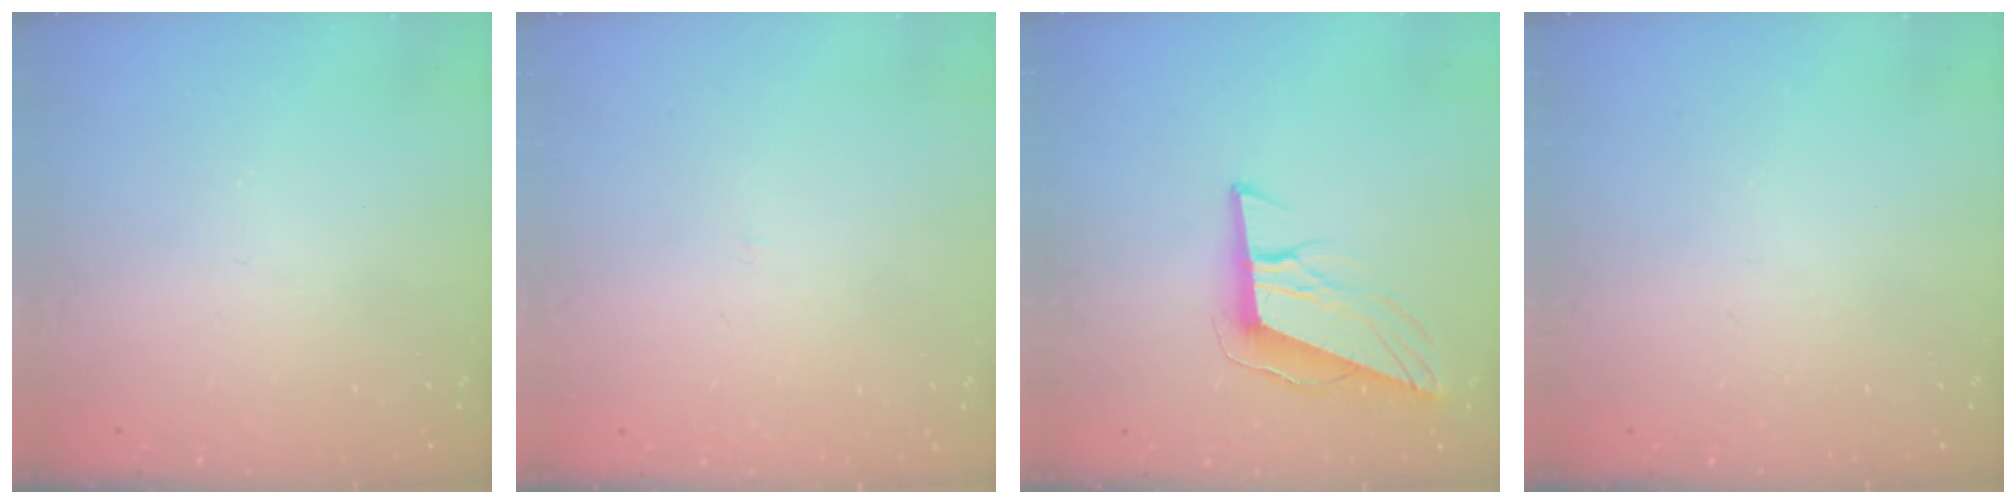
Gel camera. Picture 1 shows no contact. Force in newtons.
{"total": 0.9, "press": 0.9, "slide": 0.1}
{"total": 10.7, "press": 10.2, "slide": 3.3}
{"total": 0.0}